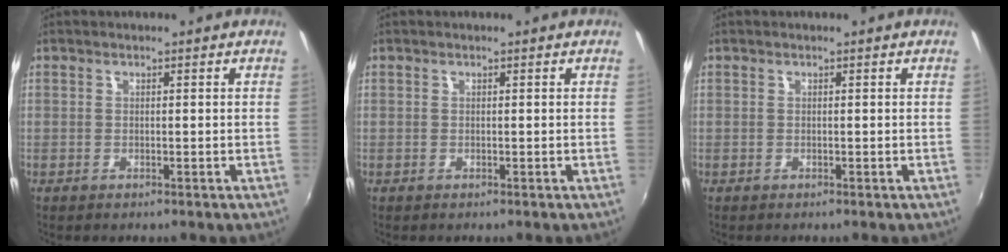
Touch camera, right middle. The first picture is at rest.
{"total": 0.0}
{"total": 0.0}